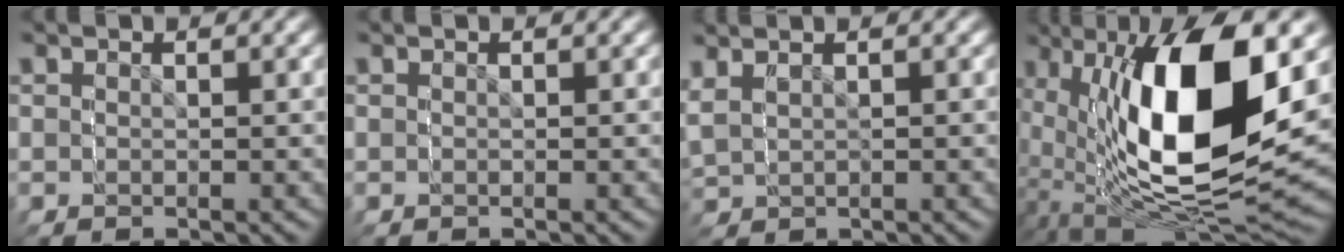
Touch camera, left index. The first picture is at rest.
{"total": 0.0}
{"total": 2.2, "force": [0.8, 1.9, 0.7], "torque": [-0.040, -0.005, 0.021]}
{"total": 13.8, "force": [0.8, 8.4, 11.0], "torque": [-0.234, -0.025, 0.031]}